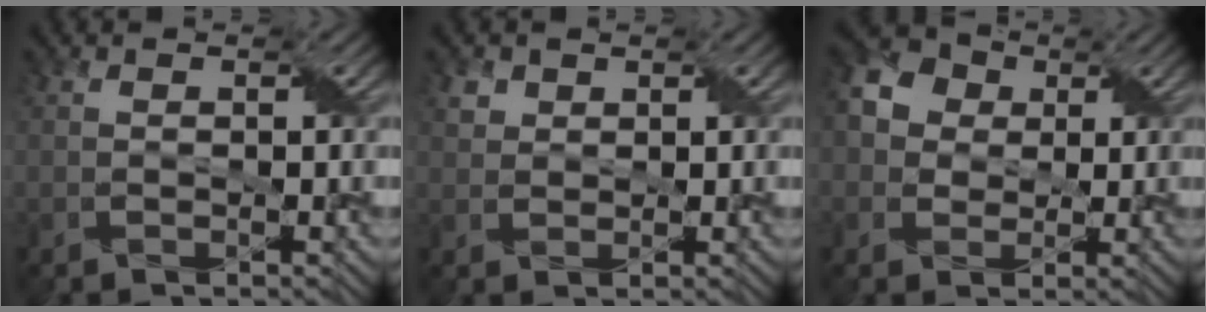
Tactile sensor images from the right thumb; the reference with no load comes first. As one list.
[{"total": 1.7, "force": [1.1, 1.3, 0.3], "torque": [-0.016, -0.001, 0.026]}, {"total": 7.3, "force": [1.7, 6.2, 3.3], "torque": [-0.103, 0.025, 0.015]}]